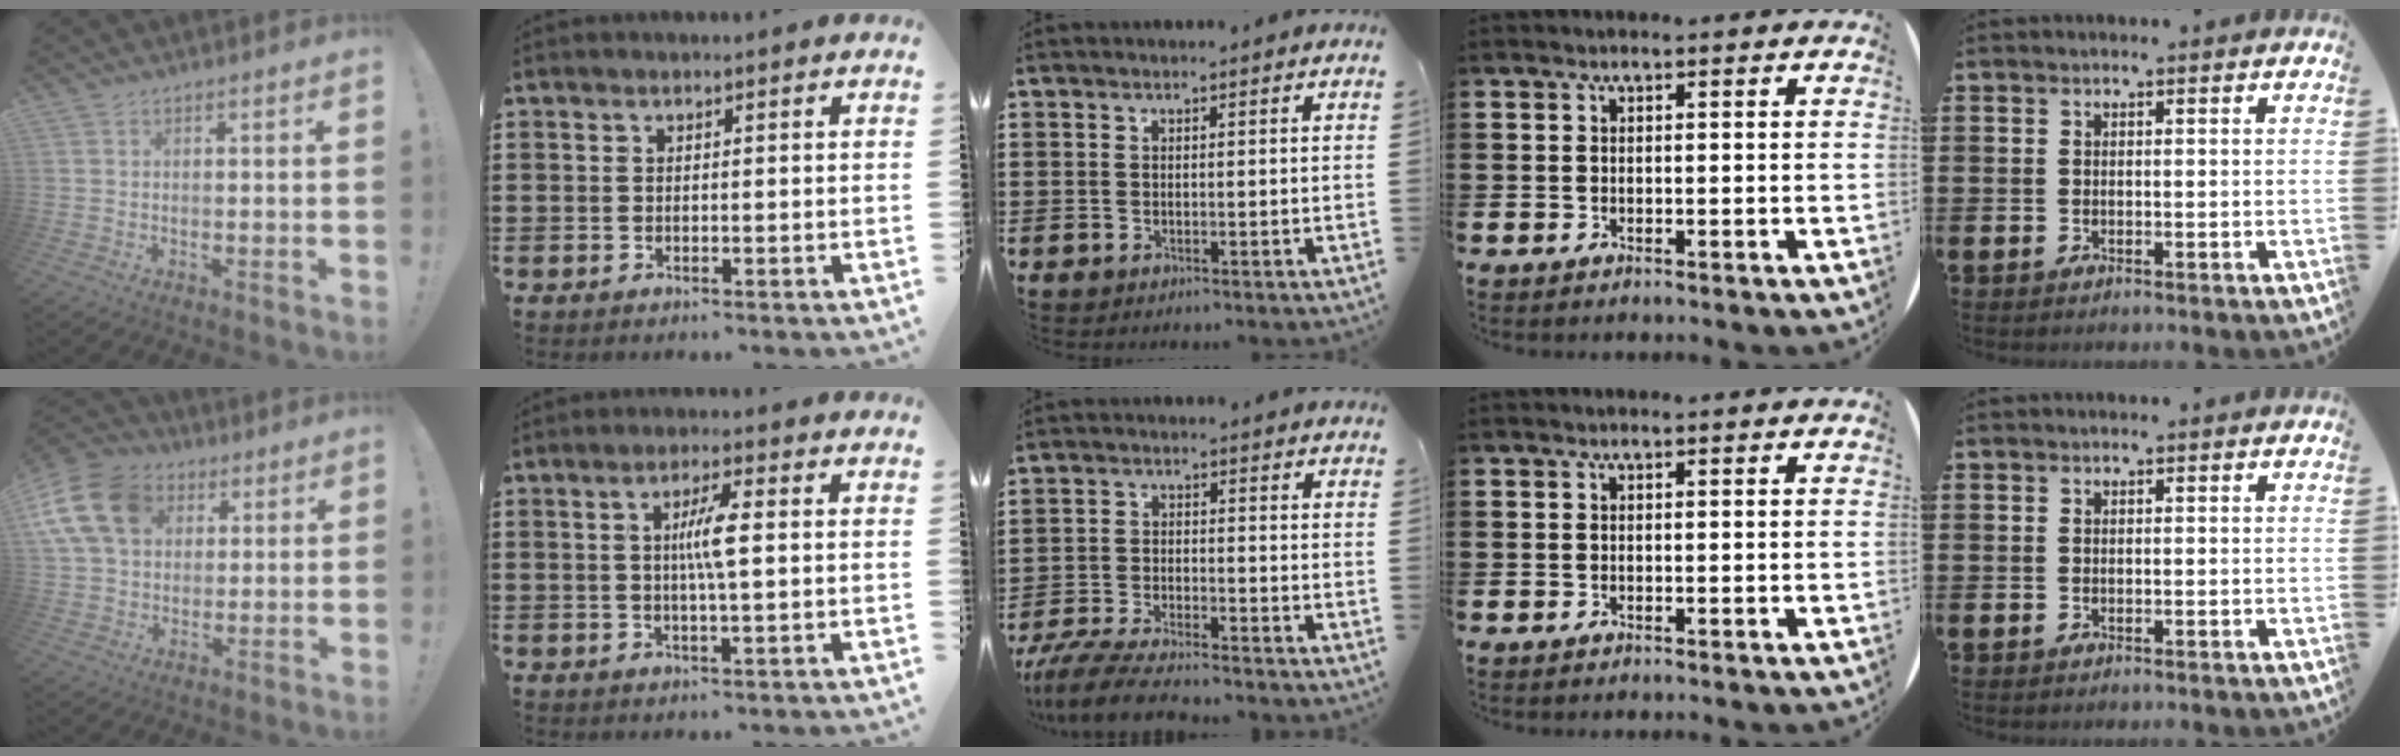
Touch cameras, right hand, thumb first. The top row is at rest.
{"thumb": {"total": 16.6, "force": [5.4, 12.8, 9.2], "torque": [-0.160, -0.011, 0.108]}, "index": {"total": 4.9, "force": [0.5, 0.5, 4.8], "torque": [-0.090, -0.001, 0.004]}, "middle": {"total": 5.7, "force": [-5.4, 0.5, 1.9], "torque": [-0.050, -0.007, -0.106]}}